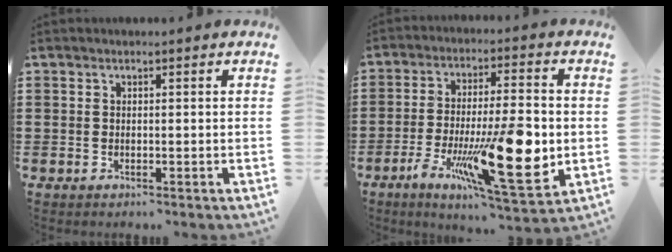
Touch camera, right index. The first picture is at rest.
{"total": 18.2, "force": [-4.9, 4.8, 16.9], "torque": [-0.286, -0.012, -0.065]}